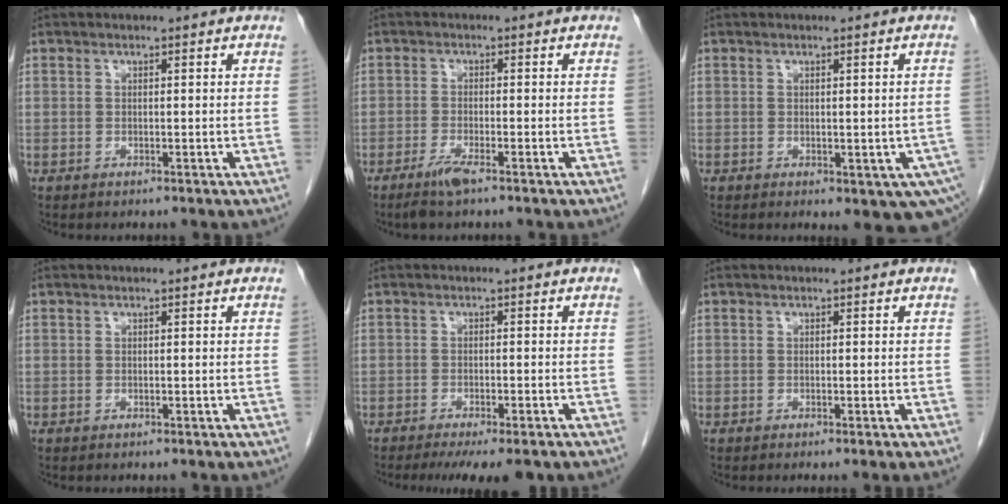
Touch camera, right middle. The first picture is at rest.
{"total": 2.9, "force": [-2.1, 0.1, 2.1], "torque": [-0.048, -0.006, -0.043]}
{"total": 8.5, "force": [-3.5, 4.0, 6.6], "torque": [-0.077, -0.010, -0.043]}
{"total": 0.0}
{"total": 8.2, "force": [-6.3, 1.5, 5.0], "torque": [-0.060, -0.012, -0.090]}
{"total": 0.5, "force": [-0.3, -0.1, 0.4], "torque": [-0.009, 0.001, -0.004]}